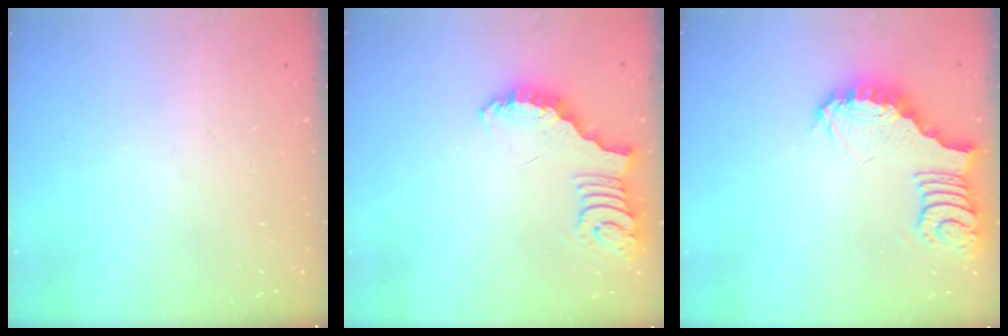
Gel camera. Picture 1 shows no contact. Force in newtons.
{"total": 2.4, "press": 2.4, "slide": 0.5}
{"total": 3.8, "press": 3.7, "slide": 0.5}